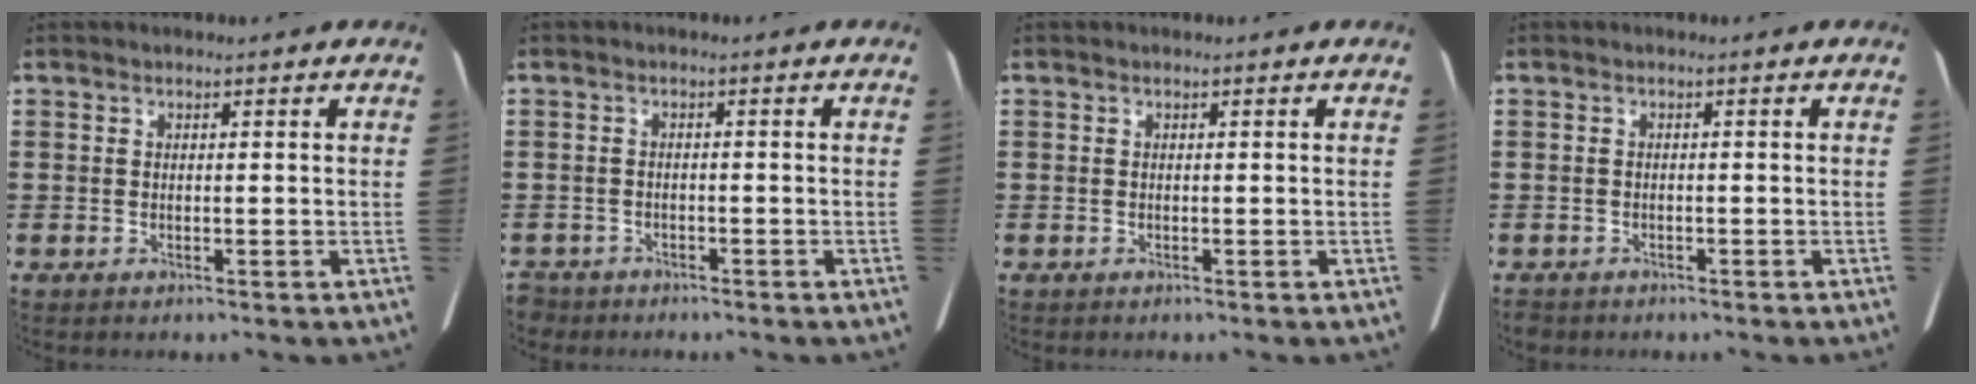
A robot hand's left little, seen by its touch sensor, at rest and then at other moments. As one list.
[{"total": 1.5, "force": [-1.5, 0.2, 0.1], "torque": [-0.007, -0.001, -0.033]}, {"total": 0.0}, {"total": 0.7, "force": [-0.7, 0.1, 0.1], "torque": [-0.006, -0.003, -0.013]}]